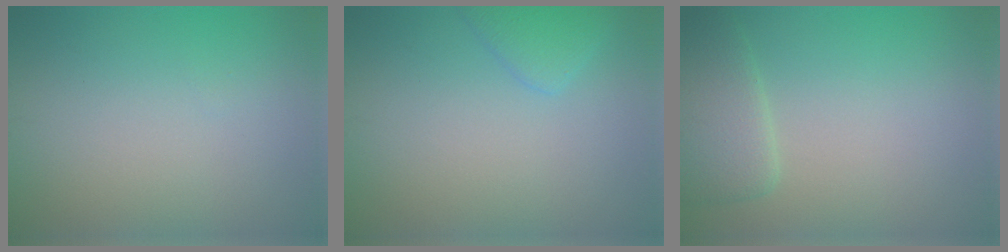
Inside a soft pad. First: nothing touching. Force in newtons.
{"total": 2.0, "press": 1.9, "slide": 0.0}
{"total": 3.3, "press": 3.3, "slide": 0.5}